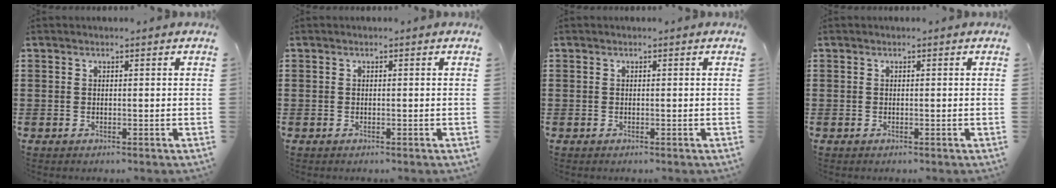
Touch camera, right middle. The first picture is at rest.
{"total": 0.0}
{"total": 0.0}
{"total": 0.0}